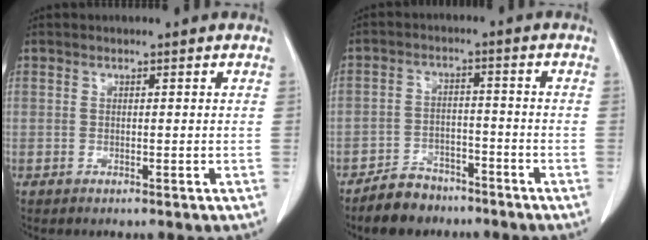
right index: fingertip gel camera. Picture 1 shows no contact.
{"total": 6.0, "force": [-4.8, 3.3, 1.3], "torque": [-0.027, 0.005, -0.081]}